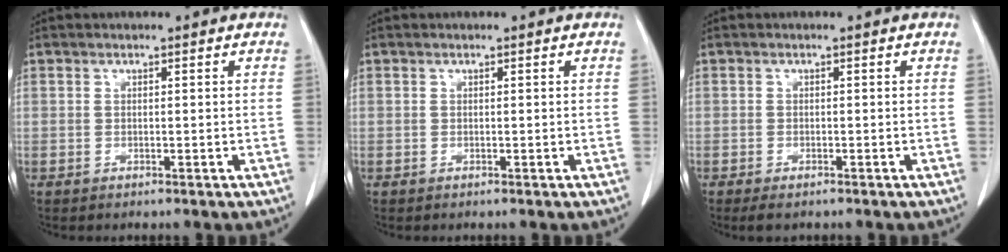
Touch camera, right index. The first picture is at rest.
{"total": 0.0}
{"total": 1.8, "force": [-1.4, 0.6, 1.0], "torque": [-0.022, -0.005, -0.018]}